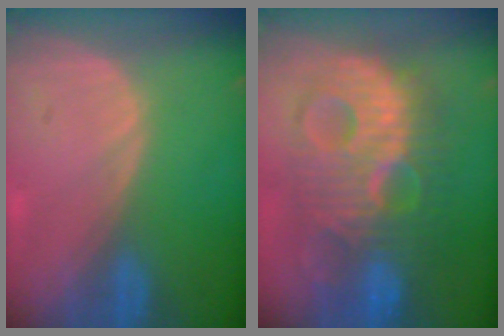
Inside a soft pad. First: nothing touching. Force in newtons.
{"total": 12.1, "press": 12.1, "slide": 0.8}